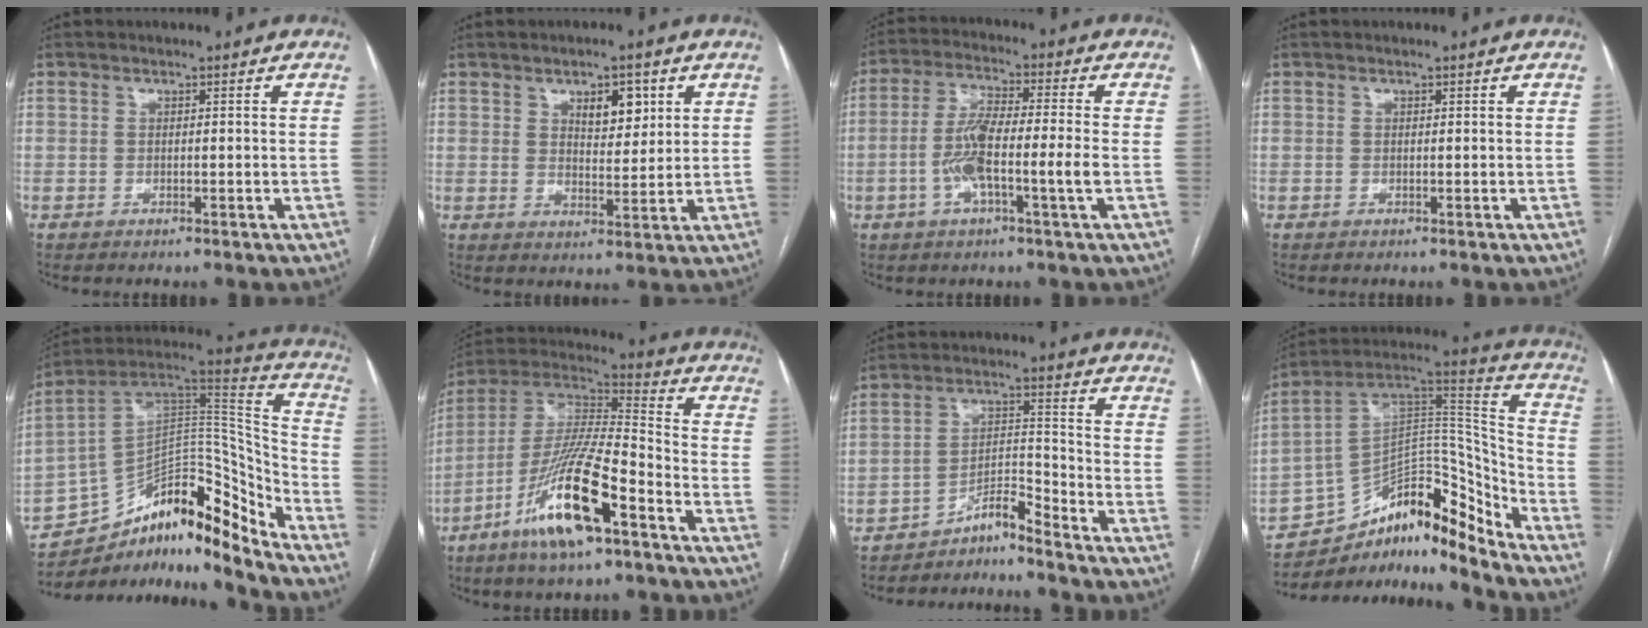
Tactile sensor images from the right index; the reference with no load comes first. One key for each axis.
{"total": 5.6, "fx": 2.6, "fy": 2.5, "fz": 4.2, "tx": -0.065, "ty": 0.001, "tz": 0.044}
{"total": 9.1, "fx": -2.2, "fy": 0.5, "fz": 8.8, "tx": -0.178, "ty": 0.008, "tz": -0.048}
{"total": 0.0}
{"total": 18.9, "fx": -14.7, "fy": 6.0, "fz": 10.2, "tx": -0.138, "ty": 0.085, "tz": -0.240}
{"total": 17.1, "fx": -8.9, "fy": 2.5, "fz": 14.4, "tx": -0.292, "ty": -0.017, "tz": -0.161}
{"total": 5.3, "fx": -5.1, "fy": -0.2, "fz": 1.6, "tx": -0.021, "ty": 0.008, "tz": -0.087}
{"total": 16.5, "fx": -13.1, "fy": 5.2, "fz": 8.5, "tx": -0.116, "ty": 0.082, "tz": -0.217}